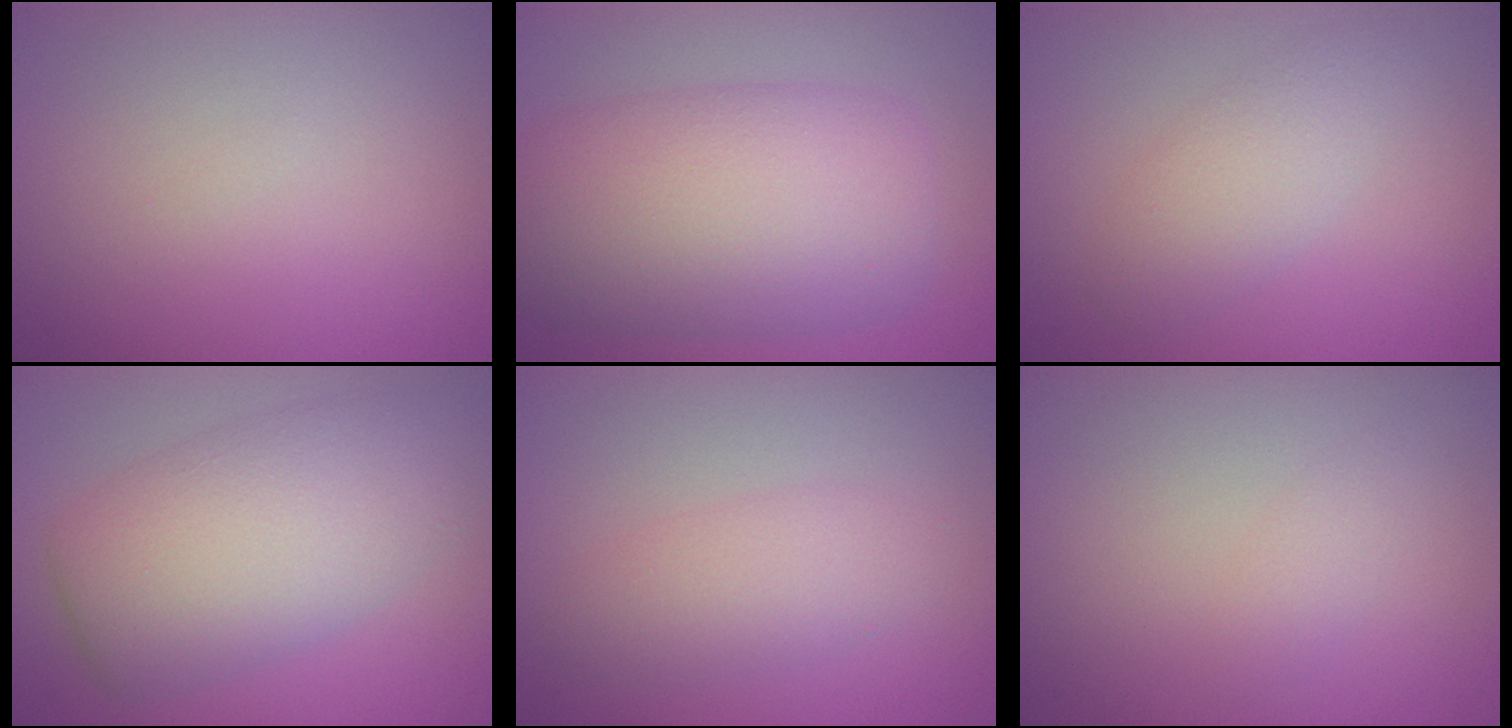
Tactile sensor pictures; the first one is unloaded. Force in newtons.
{"total": 10.0, "press": 9.9, "slide": 0.4}
{"total": 2.7, "press": 2.7, "slide": 0.2}
{"total": 7.8, "press": 7.8, "slide": 0.2}
{"total": 2.7, "press": 2.7, "slide": 0.1}
{"total": 1.1, "press": 1.1, "slide": 0.0}